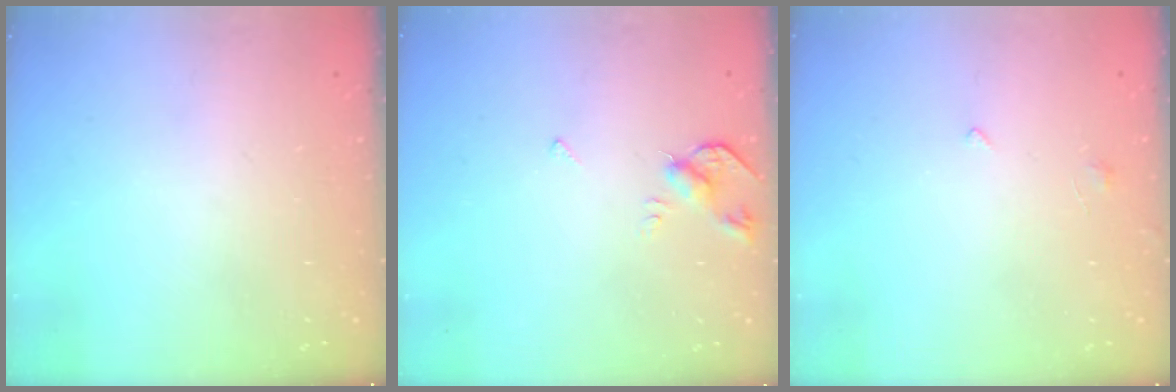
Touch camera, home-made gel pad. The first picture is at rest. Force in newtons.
{"total": 4.6, "press": 4.5, "slide": 0.9}
{"total": 0.9, "press": 0.8, "slide": 0.4}